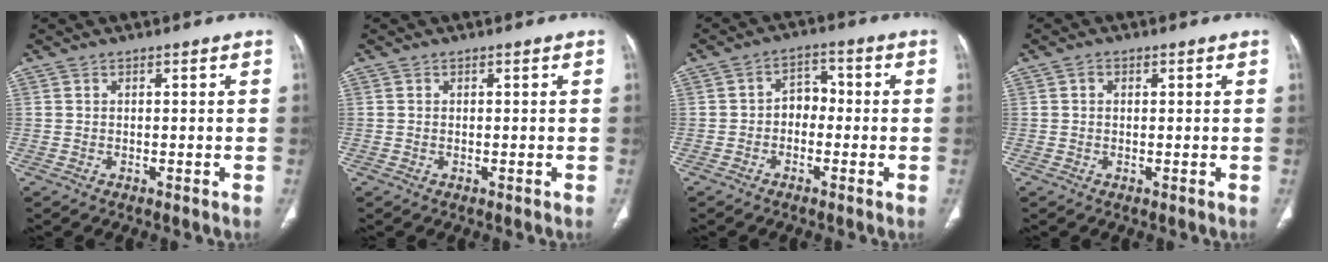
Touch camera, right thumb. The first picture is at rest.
{"total": 0.0}
{"total": 4.4, "force": [-1.0, 3.4, 2.7], "torque": [-0.021, 0.025, -0.030]}
{"total": 1.2, "force": [0.4, 0.9, 0.7], "torque": [-0.007, 0.002, 0.005]}